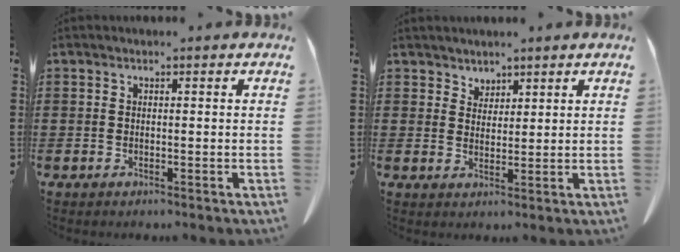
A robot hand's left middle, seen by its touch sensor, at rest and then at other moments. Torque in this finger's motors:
{"motor_torque": [0.09, 0.08, -0.04, -0.01]}